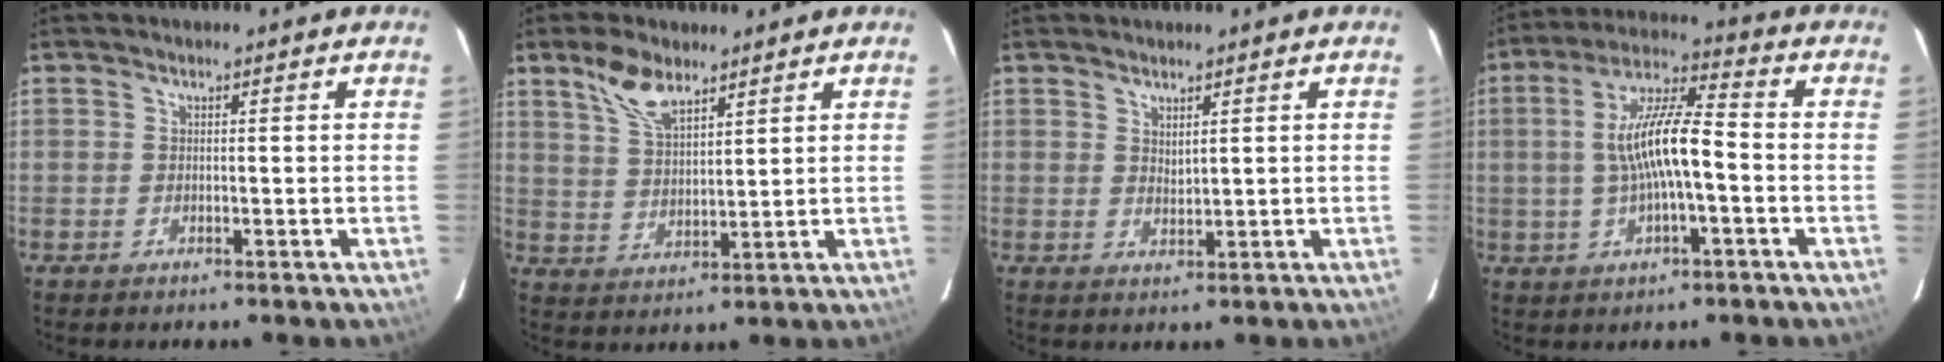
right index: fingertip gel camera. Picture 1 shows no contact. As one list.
[{"total": 7.6, "force": [5.2, 3.3, 4.5], "torque": [-0.084, 0.008, 0.106]}, {"total": 1.8, "force": [1.4, 0.6, 1.1], "torque": [-0.017, -0.003, 0.024]}, {"total": 11.4, "force": [-1.4, 2.4, 11.1], "torque": [-0.207, 0.016, -0.023]}]